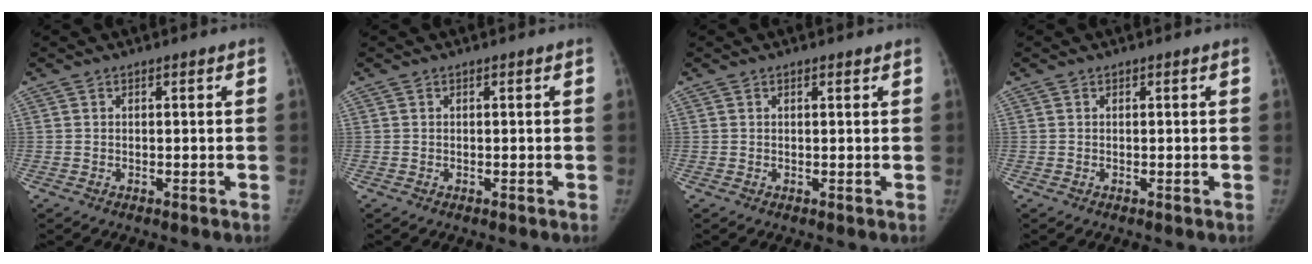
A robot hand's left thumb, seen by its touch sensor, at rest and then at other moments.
{"total": 0.0}
{"total": 0.7, "force": [0.5, 0.3, 0.4], "torque": [-0.008, -0.003, 0.008]}
{"total": 0.0}